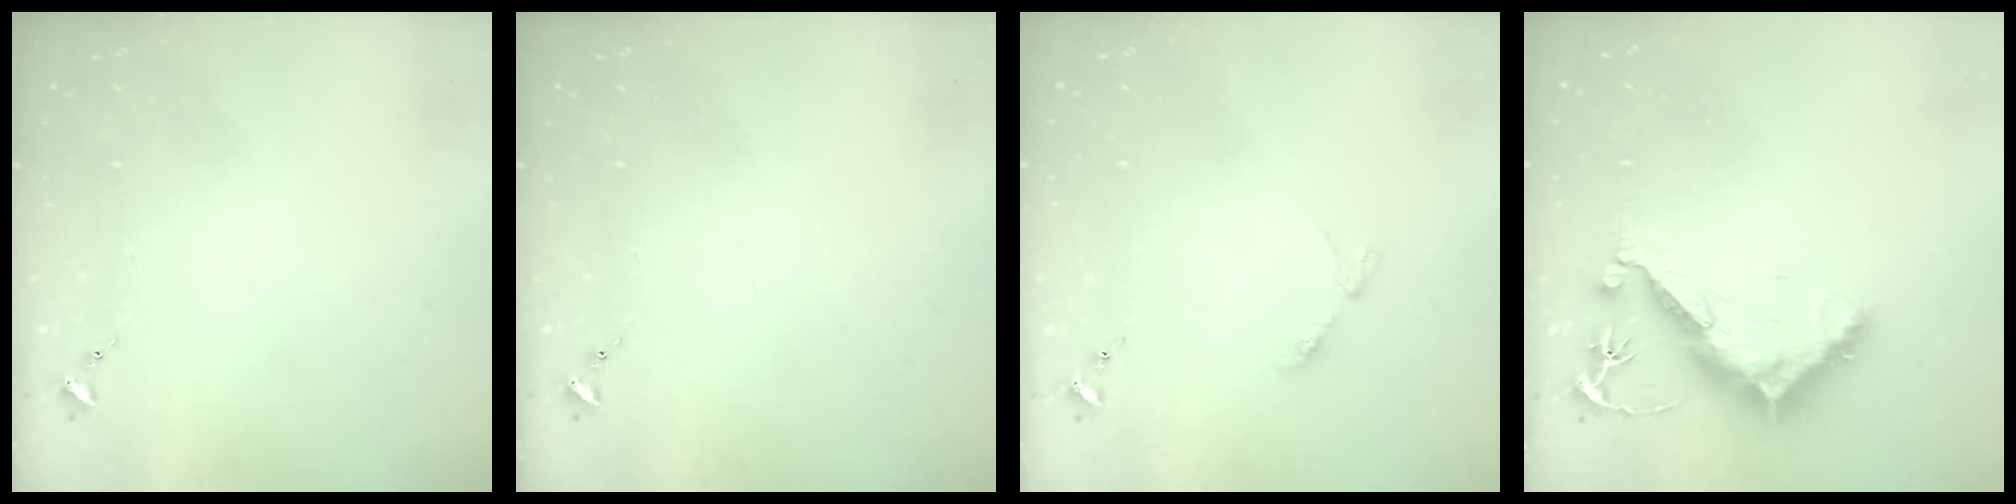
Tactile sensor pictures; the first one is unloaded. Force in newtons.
{"total": 0.0}
{"total": 2.8, "press": 2.8, "slide": 0.5}
{"total": 11.7, "press": 11.7, "slide": 0.9}